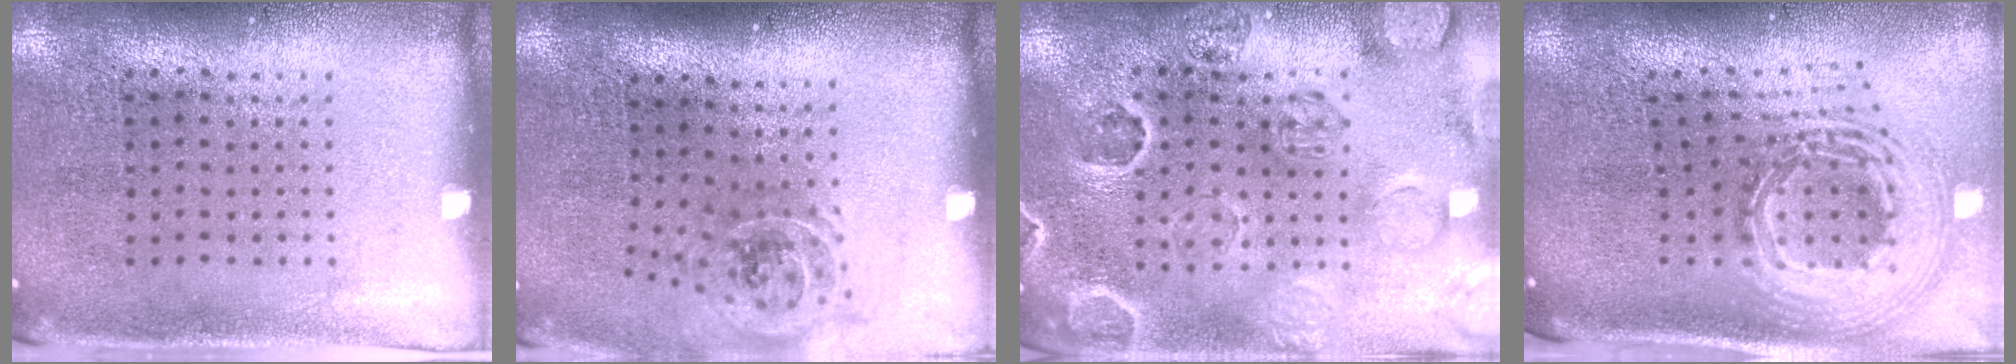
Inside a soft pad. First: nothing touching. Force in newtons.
{"total": 1.1, "press": 1.0, "slide": 0.3}
{"total": 2.7, "press": 2.6, "slide": 0.8}
{"total": 2.9, "press": 2.0, "slide": 2.1}